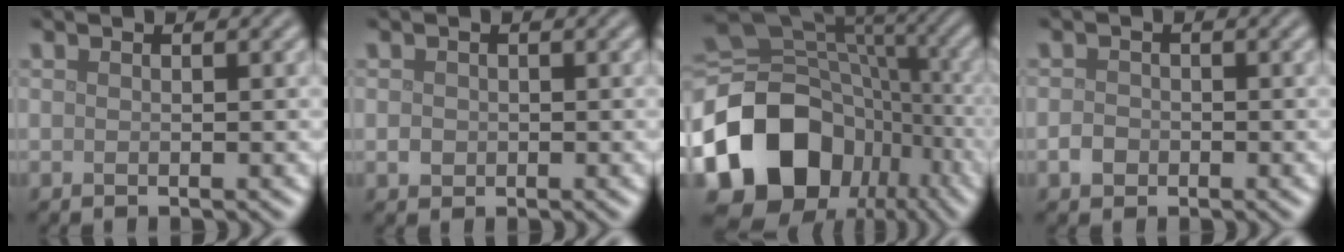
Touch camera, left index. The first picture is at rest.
{"total": 0.9, "force": [-0.1, 0.9, 0.3], "torque": [-0.001, -0.003, -0.004]}
{"total": 15.9, "force": [-6.1, 12.4, 8.0], "torque": [-0.161, -0.005, -0.115]}
{"total": 1.3, "force": [-0.6, 1.0, 0.5], "torque": [-0.007, 0.000, -0.013]}